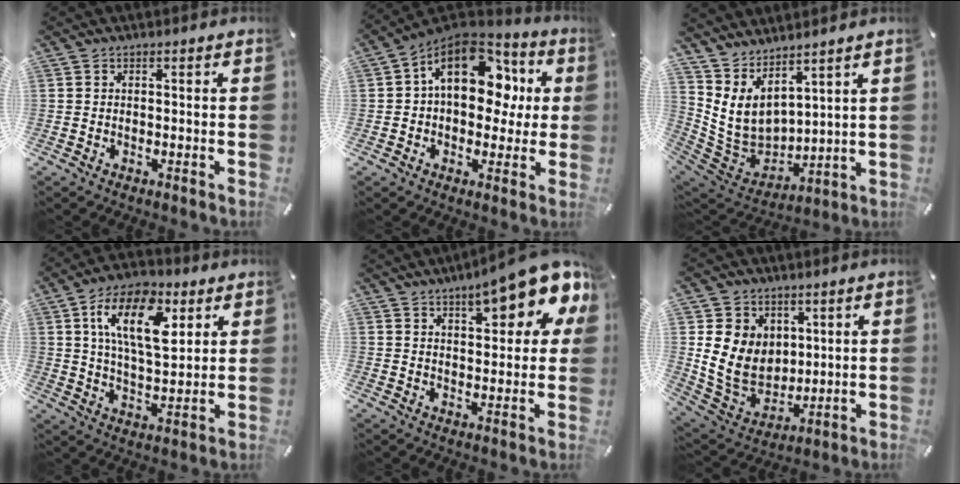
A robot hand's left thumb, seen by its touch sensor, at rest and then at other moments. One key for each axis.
{"total": 18.0, "fx": 5.2, "fy": 11.6, "fz": 12.7, "tx": -0.198, "ty": -0.019, "tz": 0.088}
{"total": 8.8, "fx": 5.6, "fy": 6.2, "fz": 2.9, "tx": -0.077, "ty": -0.053, "tz": 0.118}
{"total": 15.9, "fx": 7.0, "fy": 8.2, "fz": 11.7, "tx": -0.204, "ty": -0.006, "tz": 0.122}
{"total": 14.6, "fx": 9.4, "fy": 4.8, "fz": 10.0, "tx": -0.140, "ty": -0.048, "tz": 0.155}
{"total": 12.0, "fx": 2.3, "fy": 10.6, "fz": 5.0, "tx": -0.115, "ty": -0.020, "tz": 0.049}